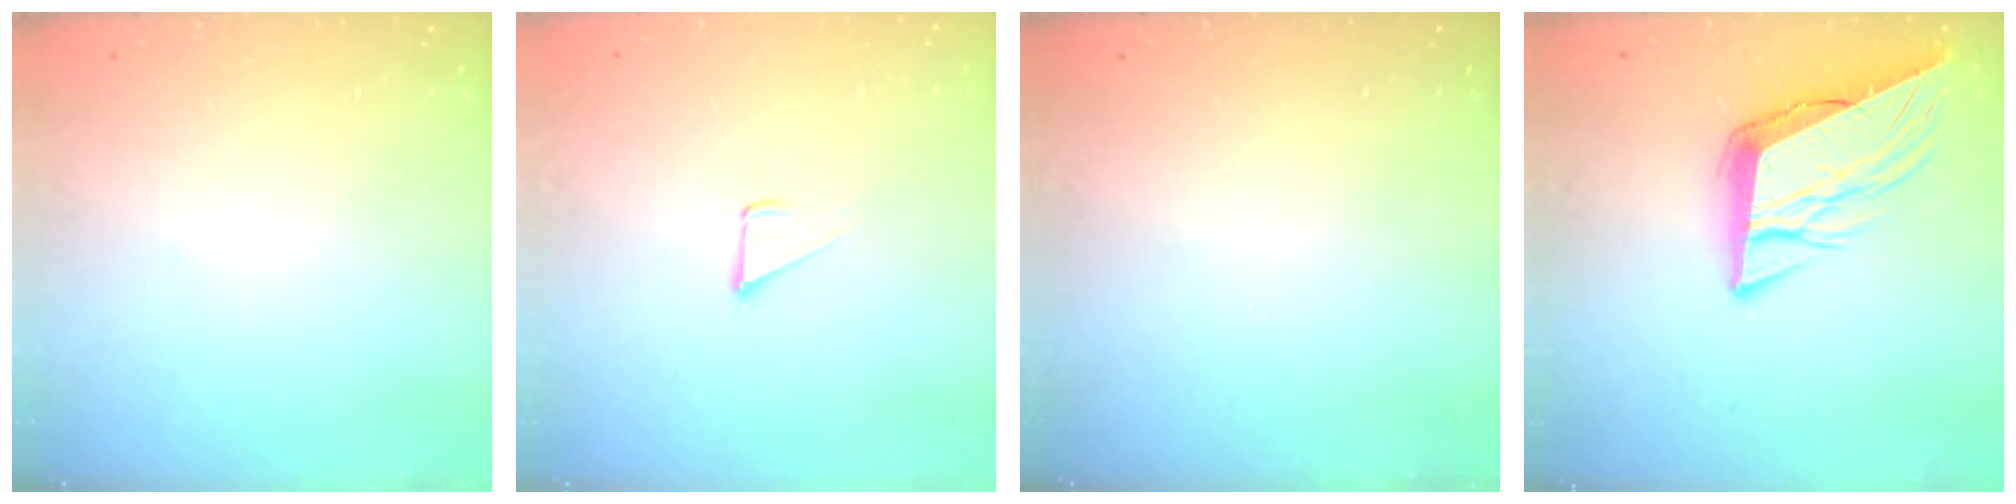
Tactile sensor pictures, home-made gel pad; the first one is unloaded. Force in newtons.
{"total": 3.2, "press": 3.2, "slide": 0.1}
{"total": 0.0}
{"total": 11.8, "press": 11.2, "slide": 3.6}